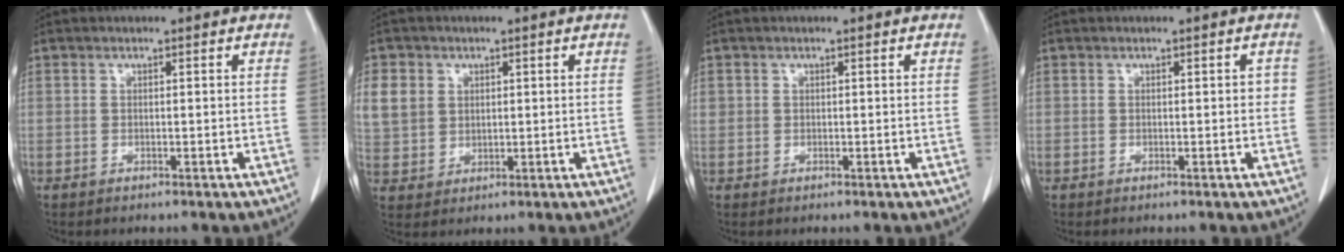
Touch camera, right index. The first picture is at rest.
{"total": 9.7, "force": [3.0, 8.5, 3.7], "torque": [-0.111, 0.020, 0.072]}
{"total": 1.0, "force": [0.3, 1.0, 0.2], "torque": [0.008, 0.009, 0.005]}
{"total": 1.1, "force": [0.1, 0.7, 0.8], "torque": [-0.007, 0.011, 0.002]}